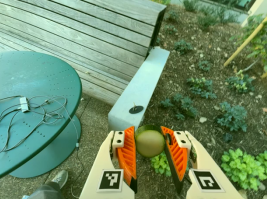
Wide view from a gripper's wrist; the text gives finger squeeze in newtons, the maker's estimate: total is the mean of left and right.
{"total": 11.1, "left": 10.9, "right": 11.3}